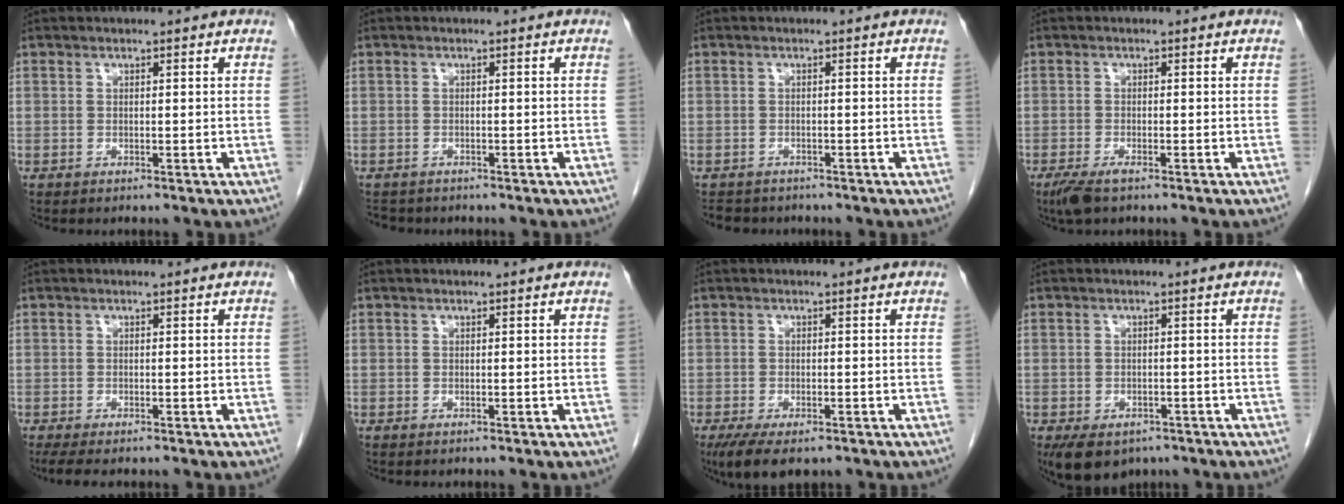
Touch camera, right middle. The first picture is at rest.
{"total": 2.5, "force": [-2.2, 1.1, 0.3], "torque": [-0.009, -0.004, -0.031]}
{"total": 4.1, "force": [-3.5, 1.9, 0.7], "torque": [-0.012, -0.003, -0.047]}
{"total": 3.3, "force": [-2.2, 0.8, 2.2], "torque": [-0.046, -0.008, -0.040]}
{"total": 4.4, "force": [-3.5, 1.1, 2.5], "torque": [-0.040, -0.014, -0.051]}
{"total": 0.0}
{"total": 6.4, "force": [-4.3, 2.4, 4.0], "torque": [-0.067, -0.013, -0.067]}
{"total": 7.2, "force": [-4.8, 4.2, 3.2], "torque": [-0.049, -0.002, -0.068]}